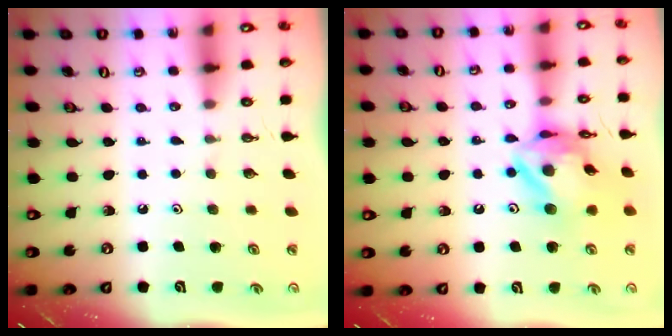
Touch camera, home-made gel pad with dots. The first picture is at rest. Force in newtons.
{"total": 13.8, "press": 13.7, "slide": 1.5}